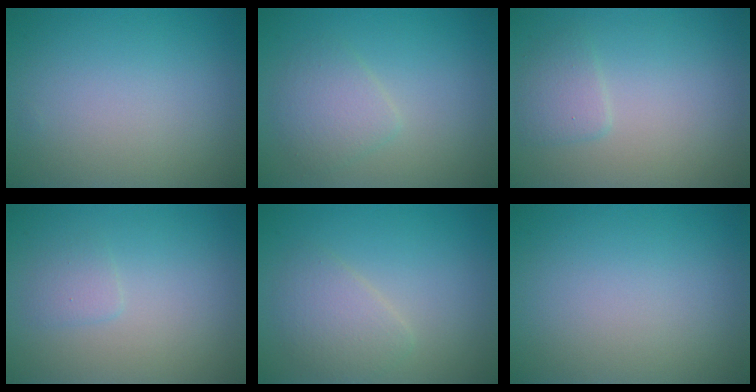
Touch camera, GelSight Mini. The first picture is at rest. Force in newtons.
{"total": 2.4, "press": 2.4, "slide": 0.1}
{"total": 1.7, "press": 1.7, "slide": 0.0}
{"total": 1.1, "press": 1.1, "slide": 0.1}
{"total": 2.5, "press": 2.5, "slide": 0.1}
{"total": 0.0}